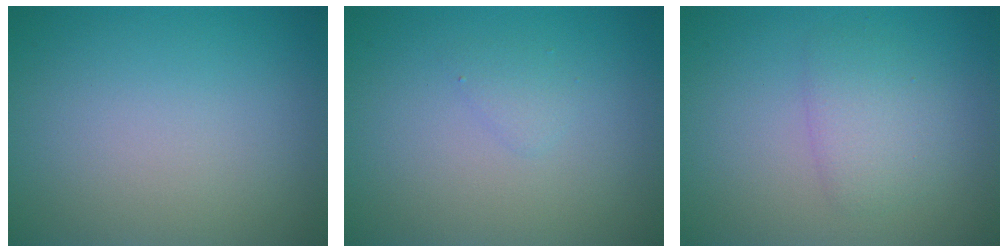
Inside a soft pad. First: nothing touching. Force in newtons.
{"total": 0.8, "press": 0.8, "slide": 0.1}
{"total": 2.4, "press": 2.4, "slide": 0.1}